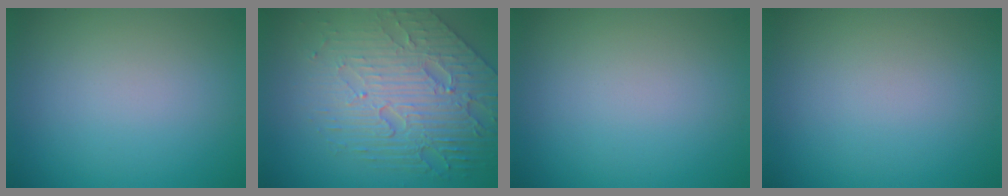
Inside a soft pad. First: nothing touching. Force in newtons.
{"total": 7.4, "press": 5.6, "slide": 4.8}
{"total": 0.0}
{"total": 0.0}